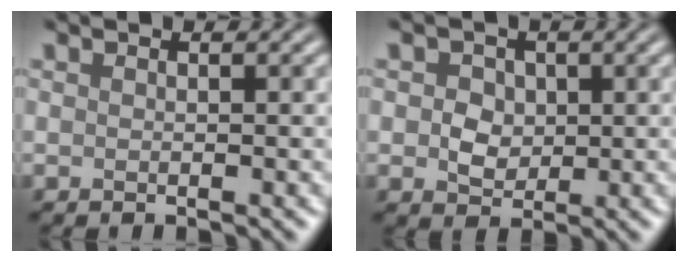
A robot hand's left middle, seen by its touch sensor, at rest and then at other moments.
{"total": 2.5, "force": [0.2, 2.2, 1.3], "torque": [-0.023, -0.002, 0.001]}